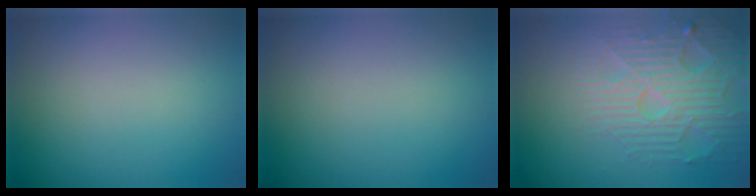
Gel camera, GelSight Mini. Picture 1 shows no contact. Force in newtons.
{"total": 0.0}
{"total": 4.4, "press": 4.3, "slide": 0.8}